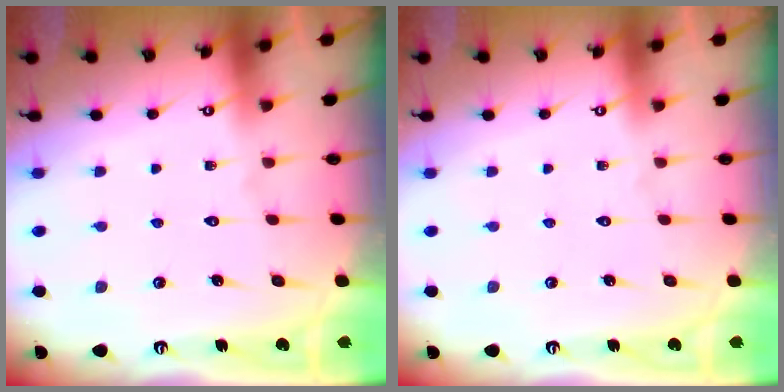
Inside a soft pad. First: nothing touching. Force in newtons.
{"total": 0.0}